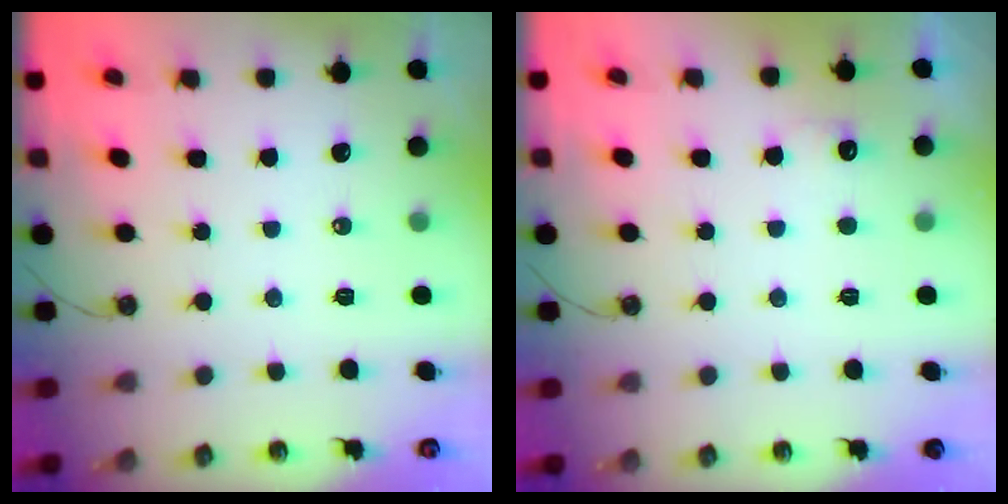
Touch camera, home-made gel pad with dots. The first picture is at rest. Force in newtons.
{"total": 5.4, "press": 5.3, "slide": 1.3}